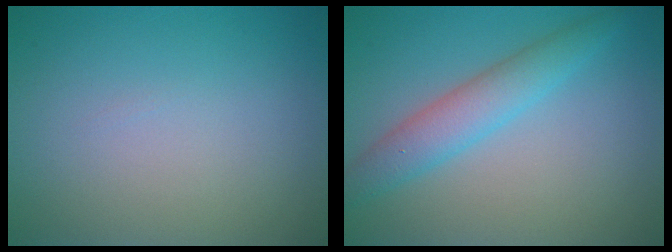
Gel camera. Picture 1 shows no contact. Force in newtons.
{"total": 3.6, "press": 3.6, "slide": 0.1}